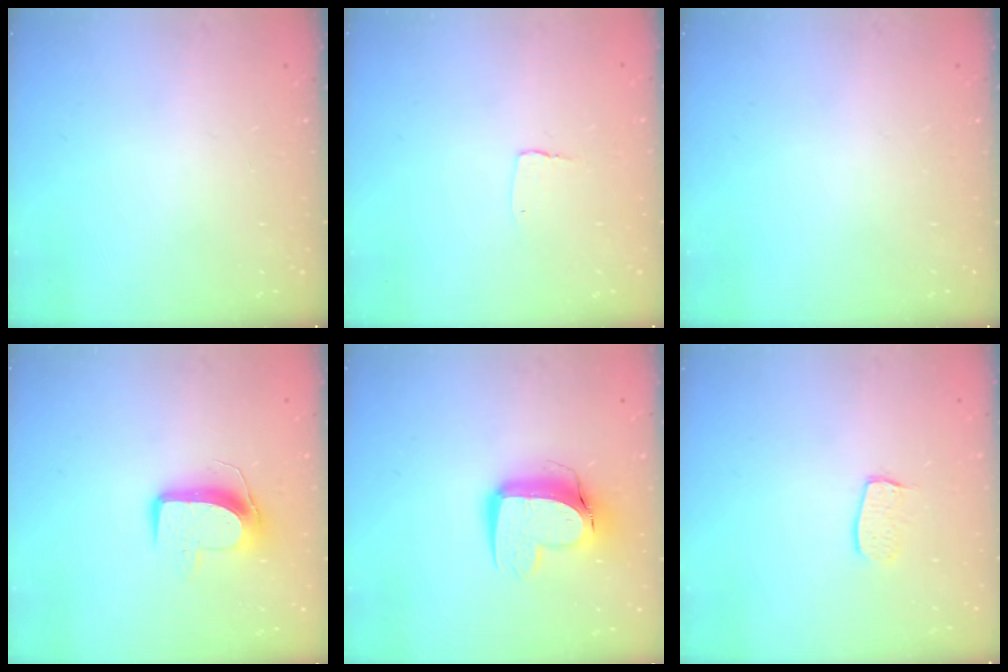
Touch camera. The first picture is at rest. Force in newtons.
{"total": 2.7, "press": 2.7, "slide": 0.2}
{"total": 0.0}
{"total": 10.0, "press": 10.0, "slide": 0.5}
{"total": 12.0, "press": 12.0, "slide": 1.2}
{"total": 6.4, "press": 6.4, "slide": 0.1}